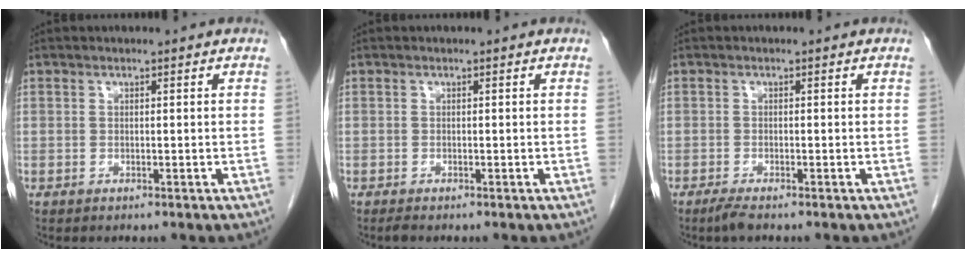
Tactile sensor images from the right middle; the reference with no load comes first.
{"total": 0.5, "force": [-0.5, 0.0, 0.3], "torque": [-0.010, -0.002, -0.010]}
{"total": 1.7, "force": [-1.3, 0.1, 1.1], "torque": [-0.031, -0.006, -0.027]}